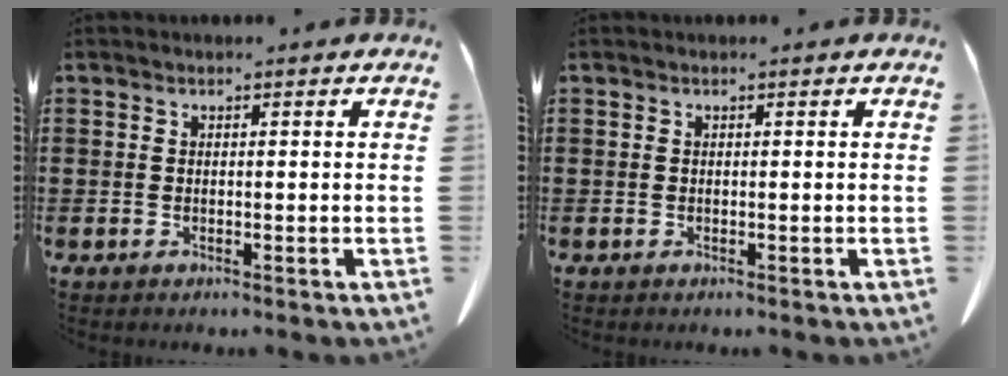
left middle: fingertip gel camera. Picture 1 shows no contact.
{"total": 0.0}